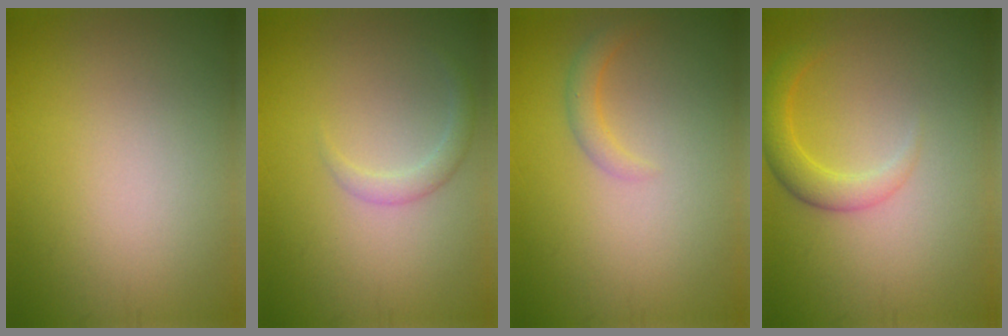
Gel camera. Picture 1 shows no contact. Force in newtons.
{"total": 1.5, "press": 1.5, "slide": 0.0}
{"total": 1.5, "press": 1.5, "slide": 0.2}
{"total": 2.7, "press": 2.7, "slide": 0.1}